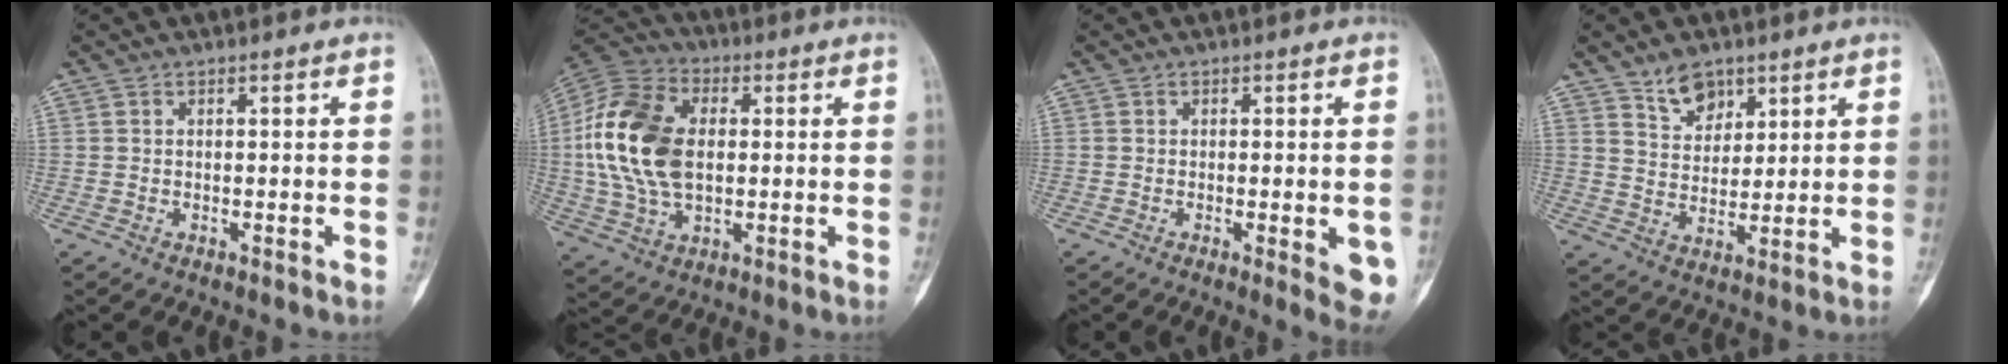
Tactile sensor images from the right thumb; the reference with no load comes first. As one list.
[{"total": 18.8, "force": [1.1, 11.9, 14.5], "torque": [-0.291, 0.011, 0.020]}, {"total": 6.9, "force": [-1.7, 2.0, 6.4], "torque": [-0.065, -0.012, -0.017]}, {"total": 6.3, "force": [4.4, 3.9, 2.4], "torque": [-0.016, -0.034, 0.085]}]